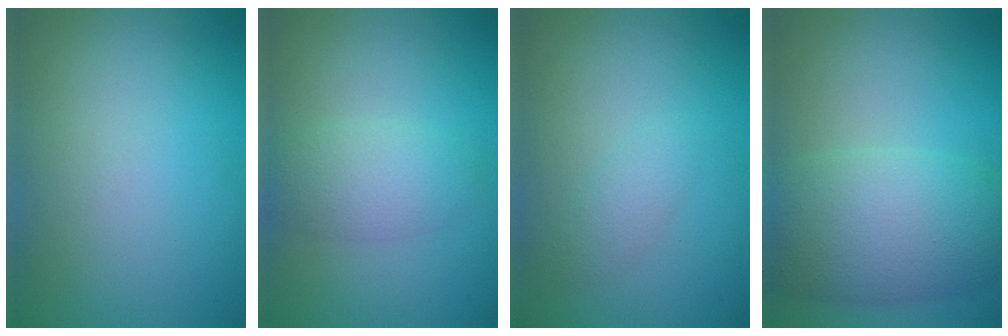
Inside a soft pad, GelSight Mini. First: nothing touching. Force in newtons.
{"total": 2.8, "press": 2.8, "slide": 0.1}
{"total": 1.4, "press": 1.4, "slide": 0.1}
{"total": 7.2, "press": 7.2, "slide": 0.6}